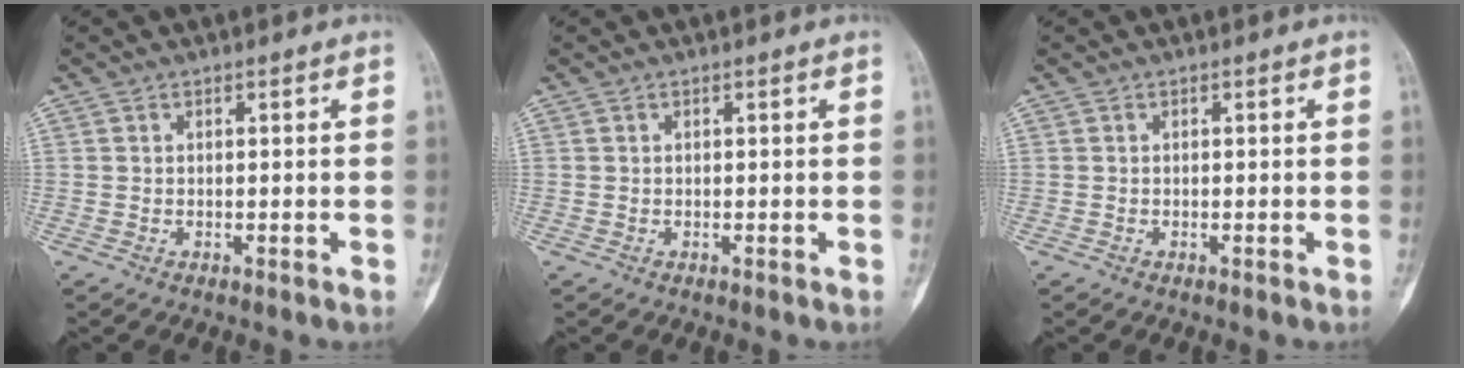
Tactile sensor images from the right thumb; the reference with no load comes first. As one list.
[{"total": 0.0}, {"total": 0.0}]